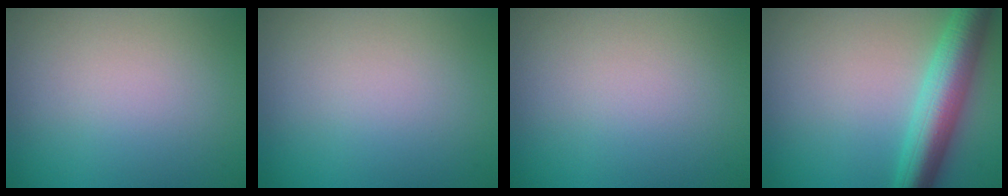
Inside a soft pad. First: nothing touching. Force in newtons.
{"total": 0.0}
{"total": 0.0}
{"total": 6.7, "press": 6.7, "slide": 0.1}